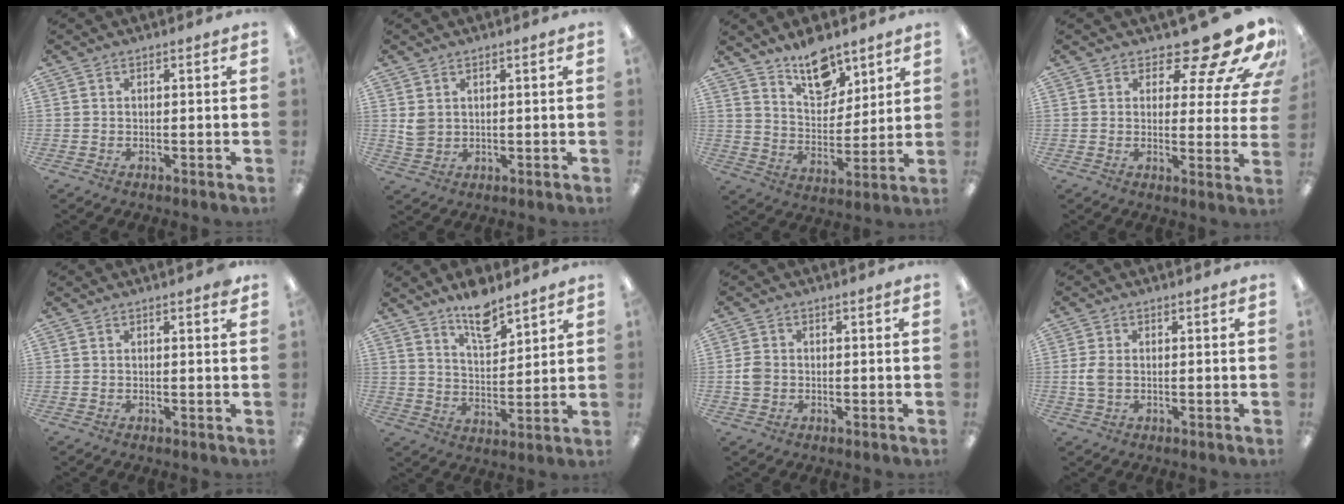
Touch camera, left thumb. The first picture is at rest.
{"total": 3.7, "force": [1.5, 2.9, 1.6], "torque": [-0.026, 0.000, 0.029]}
{"total": 13.2, "force": [10.0, 6.7, 5.4], "torque": [-0.073, -0.065, 0.182]}
{"total": 13.5, "force": [10.2, 4.5, 7.6], "torque": [-0.101, -0.080, 0.169]}
{"total": 0.9, "force": [0.8, 0.1, 0.5], "torque": [0.004, -0.006, 0.010]}
{"total": 10.2, "force": [8.3, 3.6, 4.7], "torque": [-0.066, -0.054, 0.145]}
{"total": 3.3, "force": [-0.3, 2.8, 1.7], "torque": [-0.020, 0.004, -0.007]}
{"total": 3.9, "force": [0.0, 2.4, 3.0], "torque": [-0.063, -0.003, -0.004]}